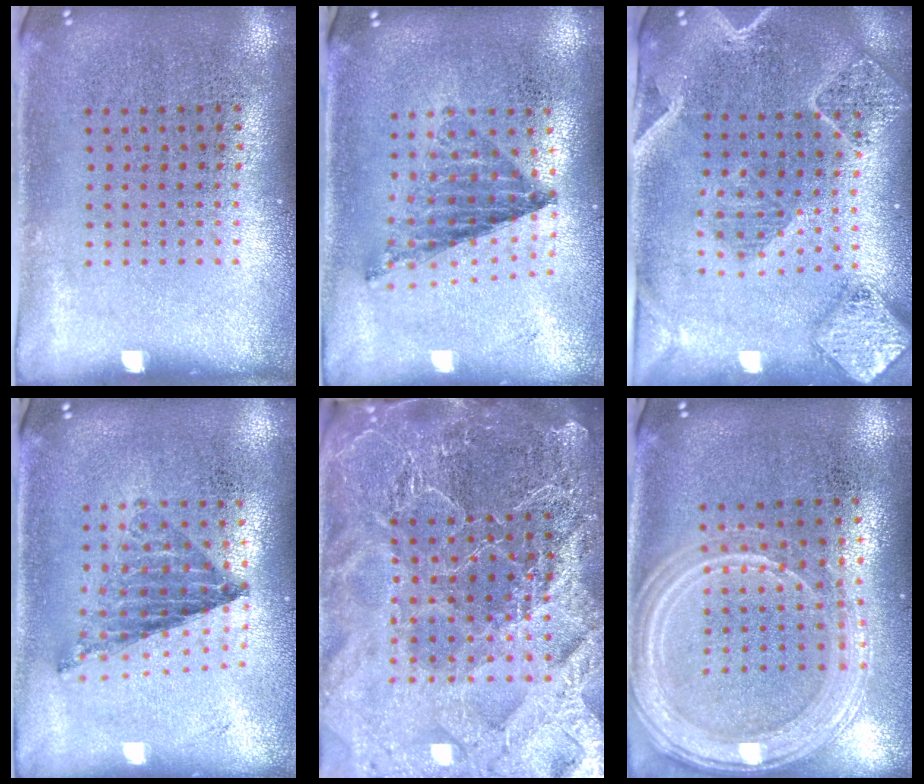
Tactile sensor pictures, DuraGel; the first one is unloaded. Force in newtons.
{"total": 0.8, "press": 0.8, "slide": 0.1}
{"total": 2.3, "press": 2.1, "slide": 0.9}
{"total": 0.9, "press": 0.8, "slide": 0.2}
{"total": 6.4, "press": 5.5, "slide": 3.2}
{"total": 1.7, "press": 1.6, "slide": 0.4}